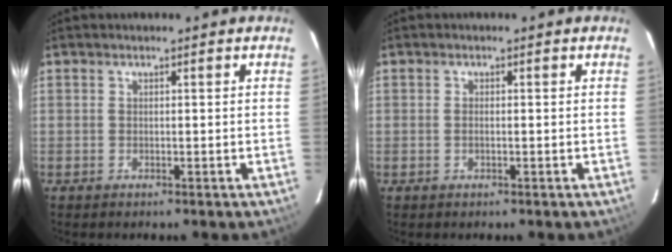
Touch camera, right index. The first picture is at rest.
{"total": 0.8, "force": [-0.1, 0.3, 0.8], "torque": [-0.017, 0.001, -0.004]}